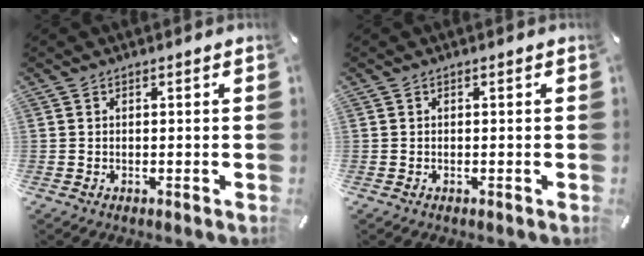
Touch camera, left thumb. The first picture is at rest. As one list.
[{"total": 0.0}]